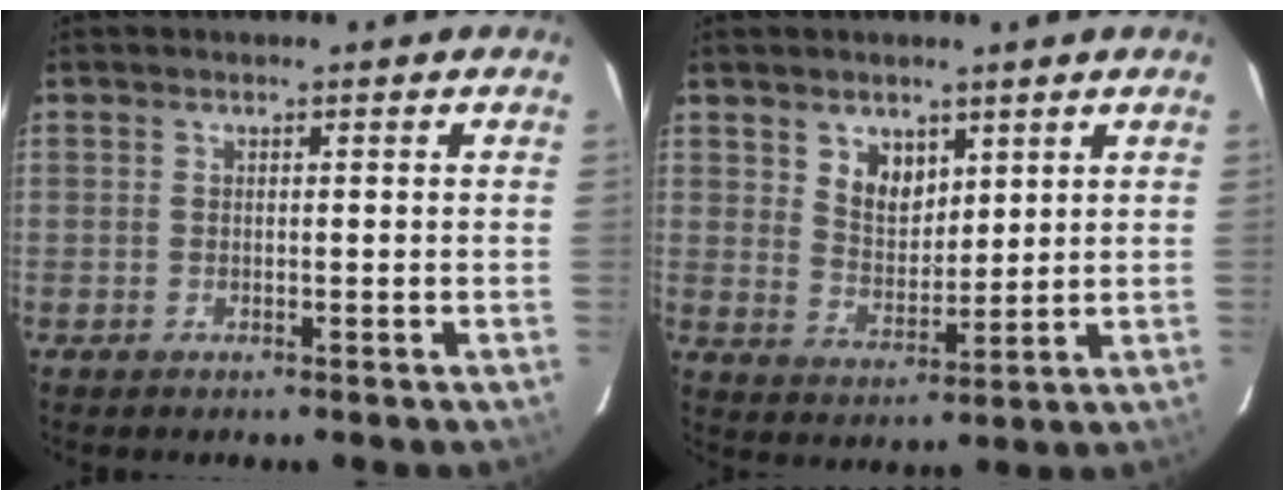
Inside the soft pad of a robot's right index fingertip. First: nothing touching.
{"total": 6.3, "force": [3.5, 4.2, 3.1], "torque": [-0.047, 0.002, 0.073]}